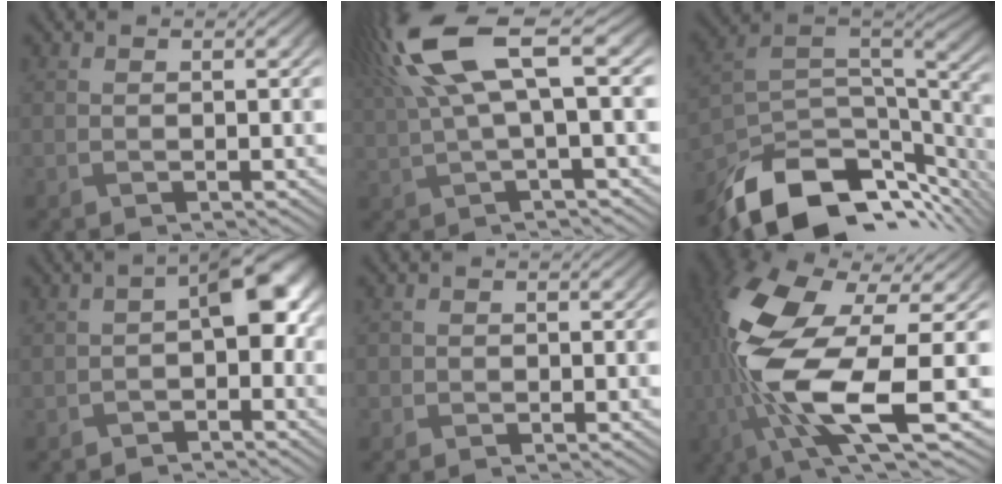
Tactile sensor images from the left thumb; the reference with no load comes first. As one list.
[{"total": 11.5, "force": [3.8, 3.0, 10.5], "torque": [-0.225, 0.028, 0.073]}, {"total": 14.2, "force": [-9.7, 6.0, 8.5], "torque": [-0.191, -0.018, -0.156]}, {"total": 5.3, "force": [-1.3, 2.7, 4.4], "torque": [-0.060, 0.003, -0.026]}, {"total": 0.9, "force": [-0.3, 0.8, -0.3], "torque": [0.012, -0.004, -0.010]}, {"total": 14.6, "force": [-1.7, 5.6, 13.3], "torque": [-0.313, -0.013, -0.034]}]